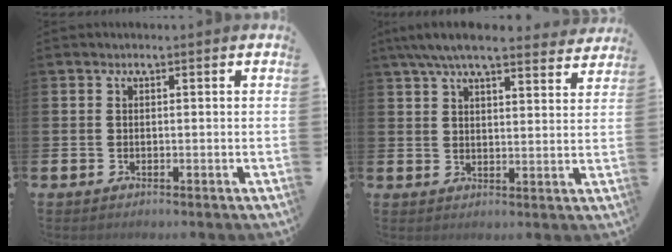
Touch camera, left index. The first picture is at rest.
{"total": 7.2, "force": [6.5, 1.2, 2.7], "torque": [-0.062, -0.026, 0.117]}